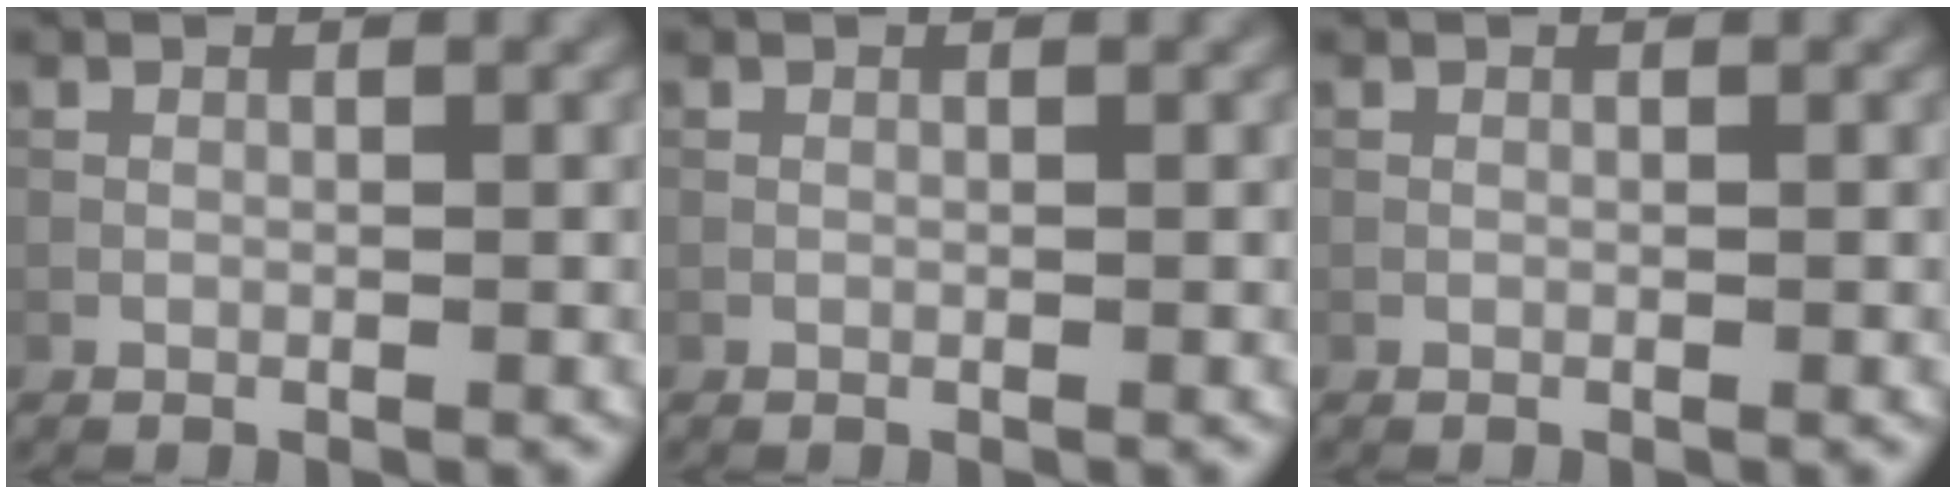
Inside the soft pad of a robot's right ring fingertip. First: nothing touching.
{"total": 0.0}
{"total": 0.0}